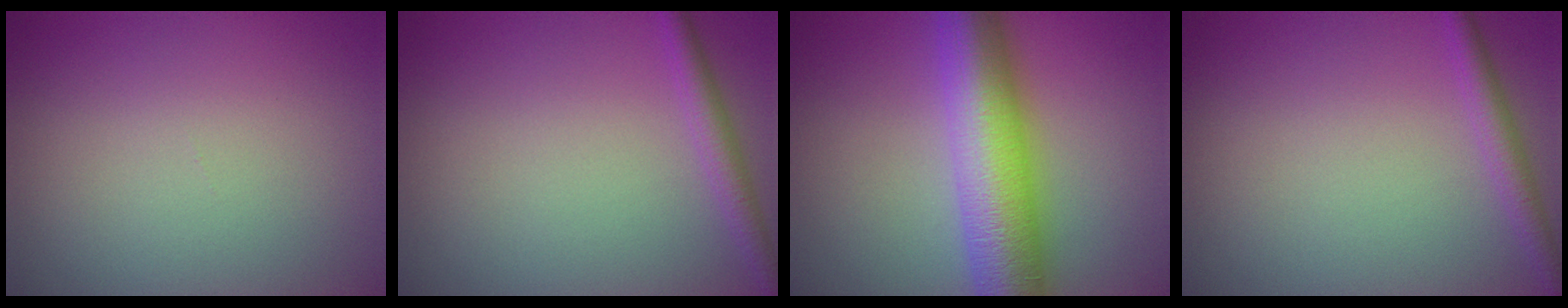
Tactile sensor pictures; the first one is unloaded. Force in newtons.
{"total": 2.1, "press": 2.1, "slide": 0.1}
{"total": 9.9, "press": 9.9, "slide": 0.0}
{"total": 2.1, "press": 2.1, "slide": 0.1}